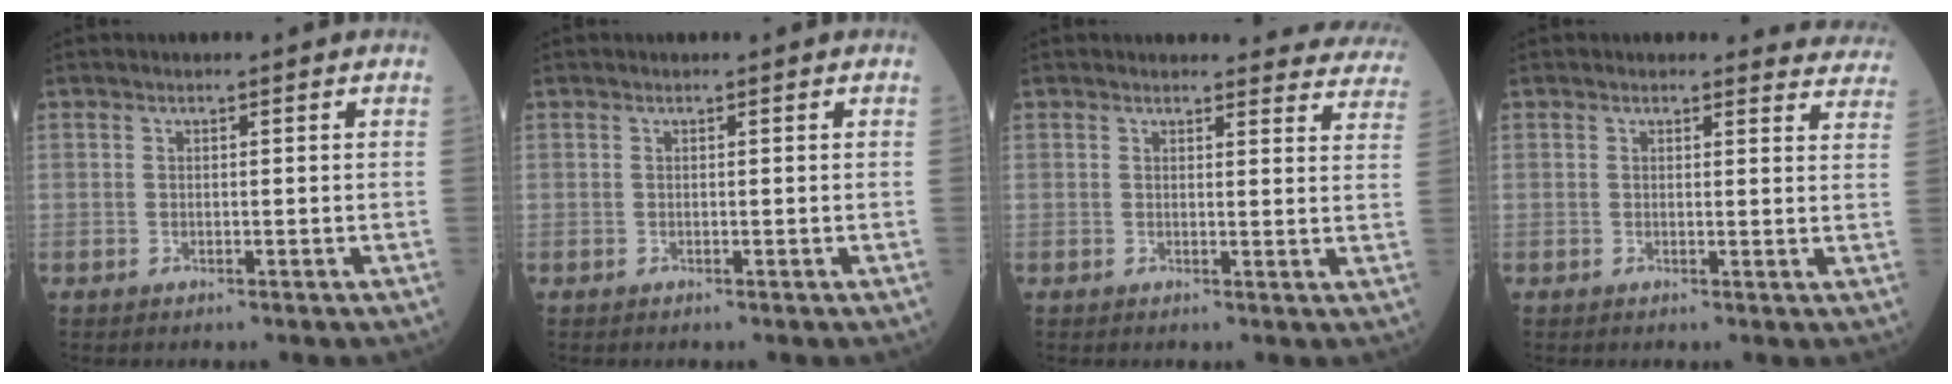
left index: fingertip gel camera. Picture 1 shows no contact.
{"total": 0.0}
{"total": 12.1, "force": [11.7, 2.8, 0.8], "torque": [0.043, -0.046, 0.087]}
{"total": 6.4, "force": [6.2, 1.8, -0.2], "torque": [0.041, -0.021, 0.029]}